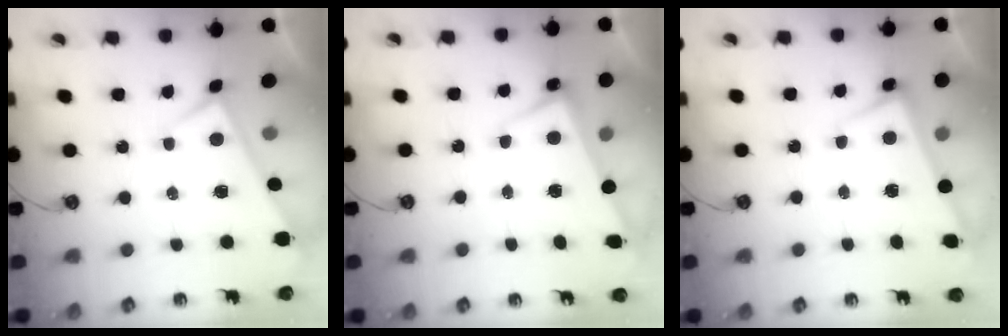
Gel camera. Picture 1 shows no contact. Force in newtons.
{"total": 3.2, "press": 3.2, "slide": 0.7}
{"total": 2.8, "press": 2.7, "slide": 0.4}